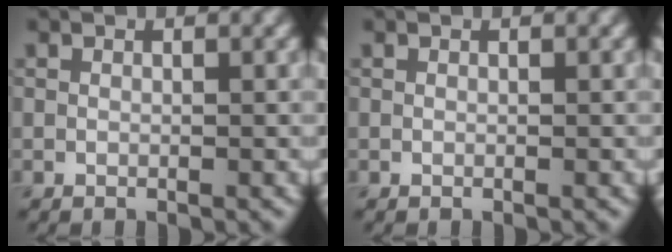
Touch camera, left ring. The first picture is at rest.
{"total": 0.0}